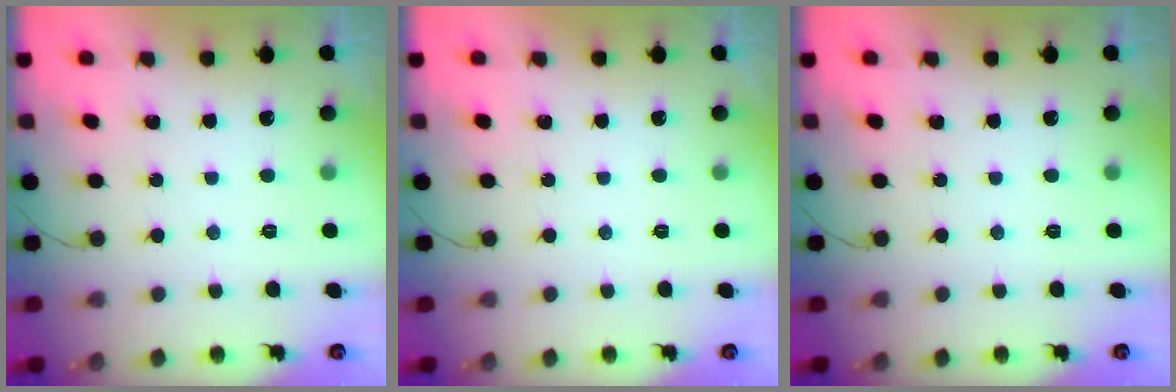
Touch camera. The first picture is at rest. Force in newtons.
{"total": 0.0}
{"total": 0.0}